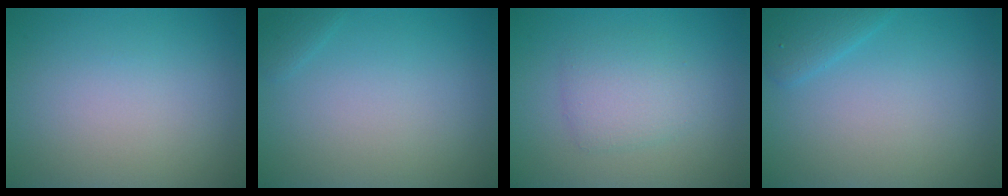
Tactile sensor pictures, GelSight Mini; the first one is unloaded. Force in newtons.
{"total": 0.7, "press": 0.7, "slide": 0.1}
{"total": 2.7, "press": 2.7, "slide": 0.1}
{"total": 1.9, "press": 1.9, "slide": 0.1}